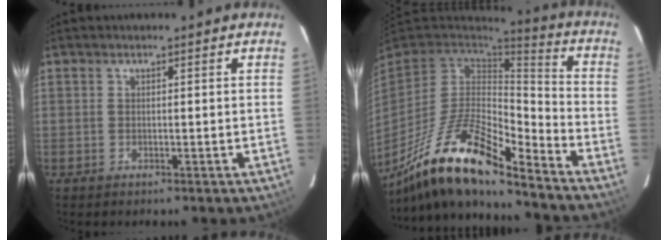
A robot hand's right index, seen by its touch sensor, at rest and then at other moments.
{"total": 19.1, "force": [-13.4, 4.6, 12.8], "torque": [-0.253, -0.026, -0.254]}